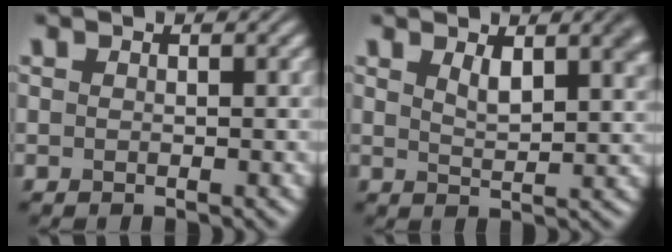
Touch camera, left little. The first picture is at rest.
{"total": 3.8, "force": [1.9, 1.3, 3.0], "torque": [-0.043, 0.001, 0.031]}